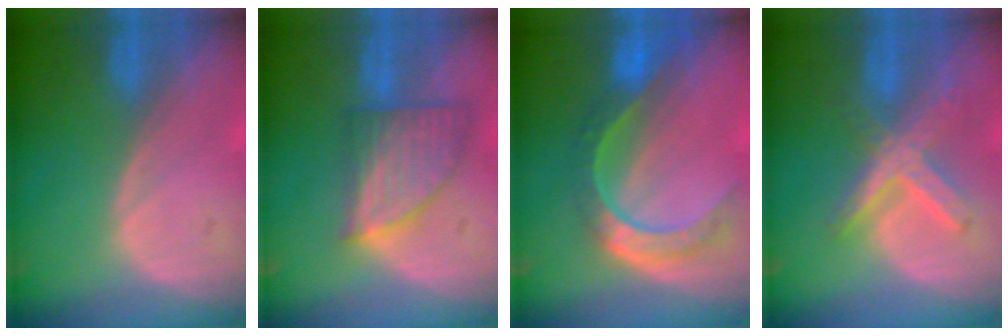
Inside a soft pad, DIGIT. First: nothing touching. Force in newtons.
{"total": 7.5, "press": 6.8, "slide": 3.1}
{"total": 8.7, "press": 7.3, "slide": 4.7}
{"total": 7.2, "press": 6.3, "slide": 3.5}